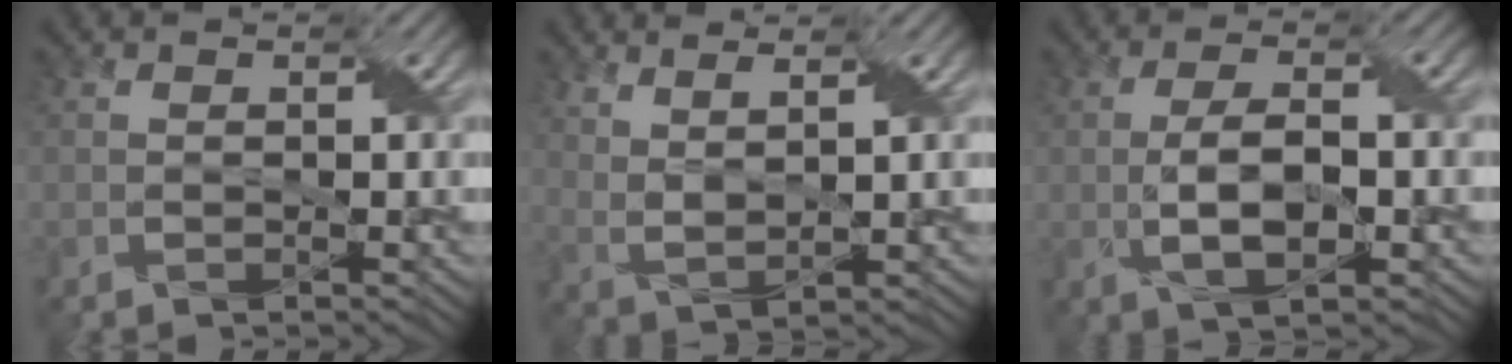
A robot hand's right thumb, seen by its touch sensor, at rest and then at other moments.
{"total": 4.0, "force": [3.0, 0.8, 2.6], "torque": [-0.057, -0.003, 0.058]}
{"total": 6.4, "force": [-1.3, 2.6, 5.7], "torque": [-0.116, 0.004, -0.024]}